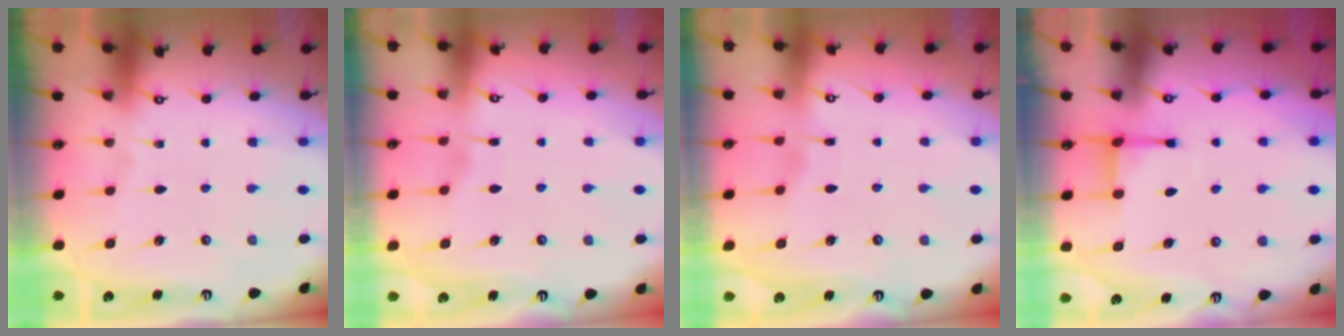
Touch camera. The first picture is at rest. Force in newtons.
{"total": 2.6, "press": 2.6, "slide": 0.4}
{"total": 2.6, "press": 2.6, "slide": 0.3}
{"total": 3.1, "press": 3.0, "slide": 0.8}